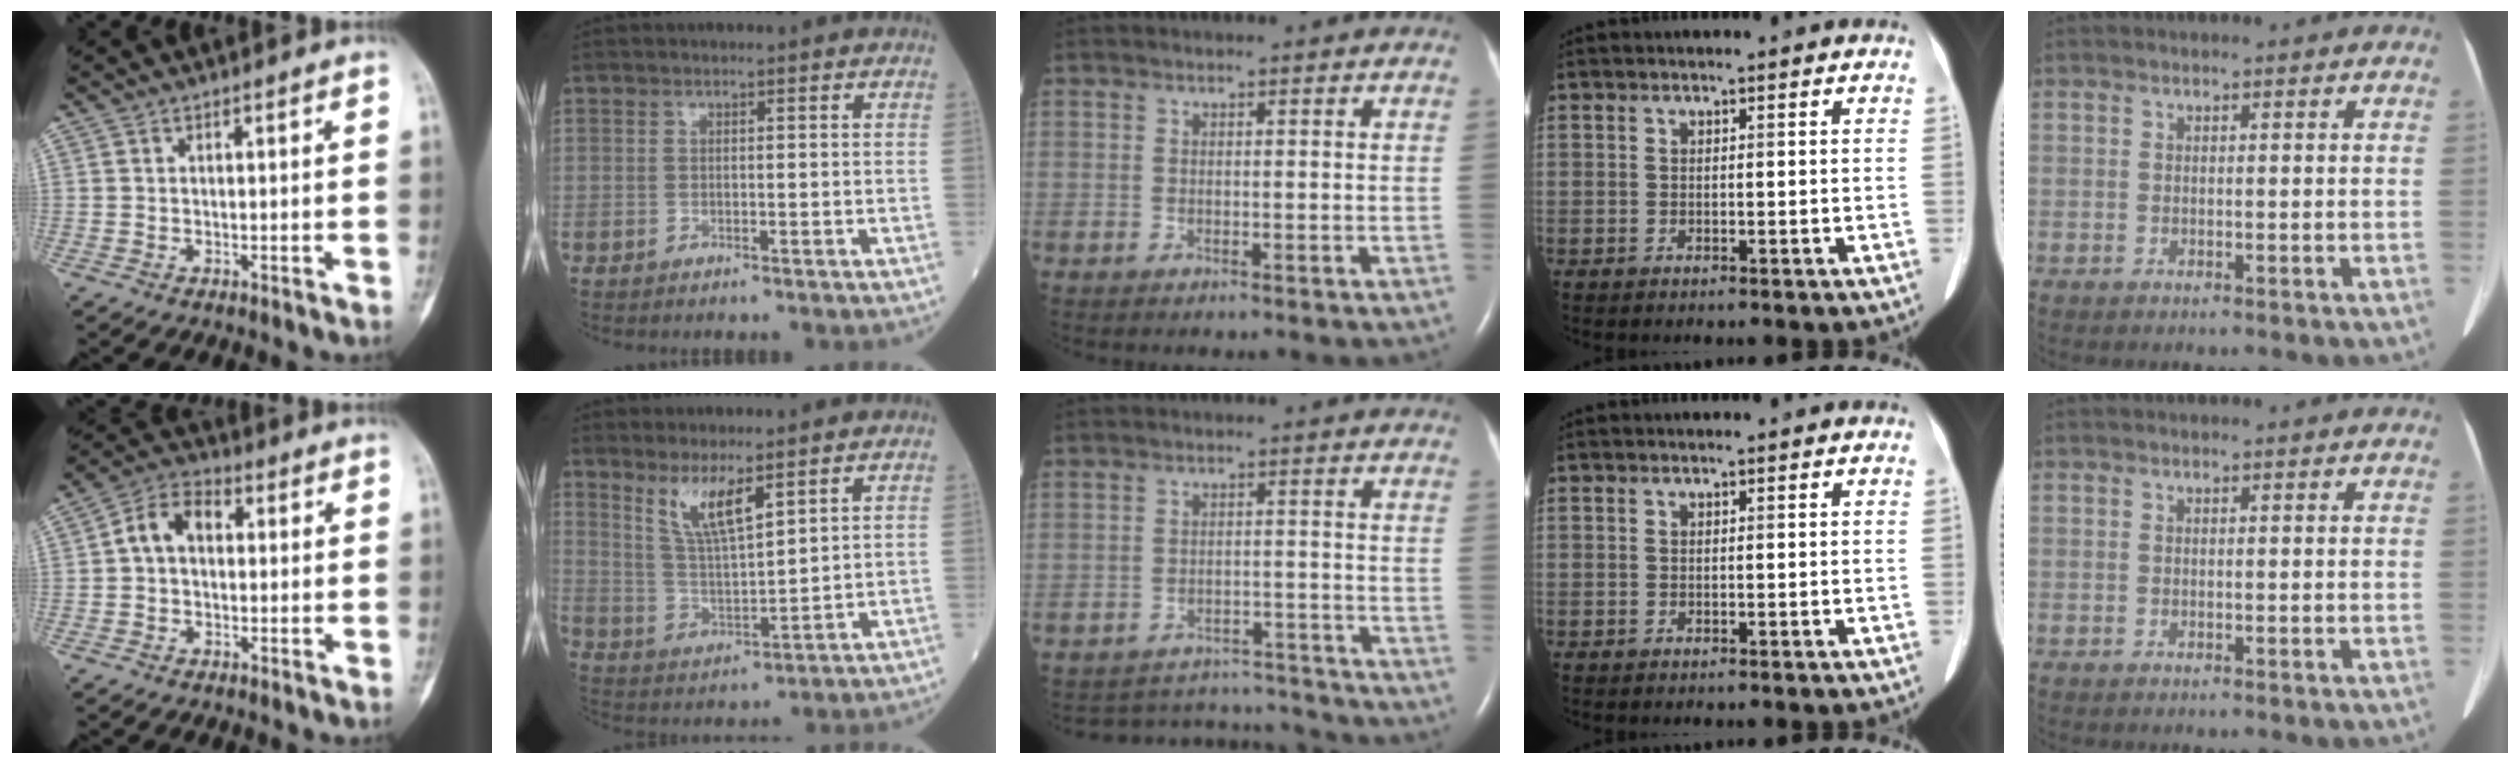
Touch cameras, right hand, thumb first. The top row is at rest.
{"thumb": {"total": 7.3, "force": [0.7, 5.1, 5.2], "torque": [-0.078, 0.027, 0.002]}, "index": {"total": 7.1, "force": [4.7, 0.9, 5.3], "torque": [-0.107, -0.012, 0.097]}, "middle": {"total": 10.0, "force": [-9.9, 1.7, -0.6], "torque": [0.006, 0.021, -0.133]}}